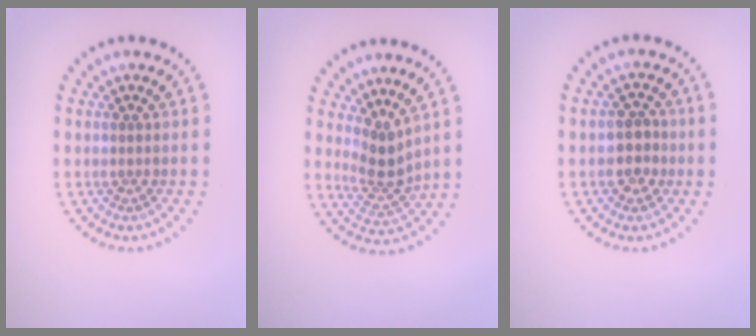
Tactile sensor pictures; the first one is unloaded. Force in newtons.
{"total": 2.6, "press": 1.8, "slide": 1.8}
{"total": 2.4, "press": 2.3, "slide": 0.6}